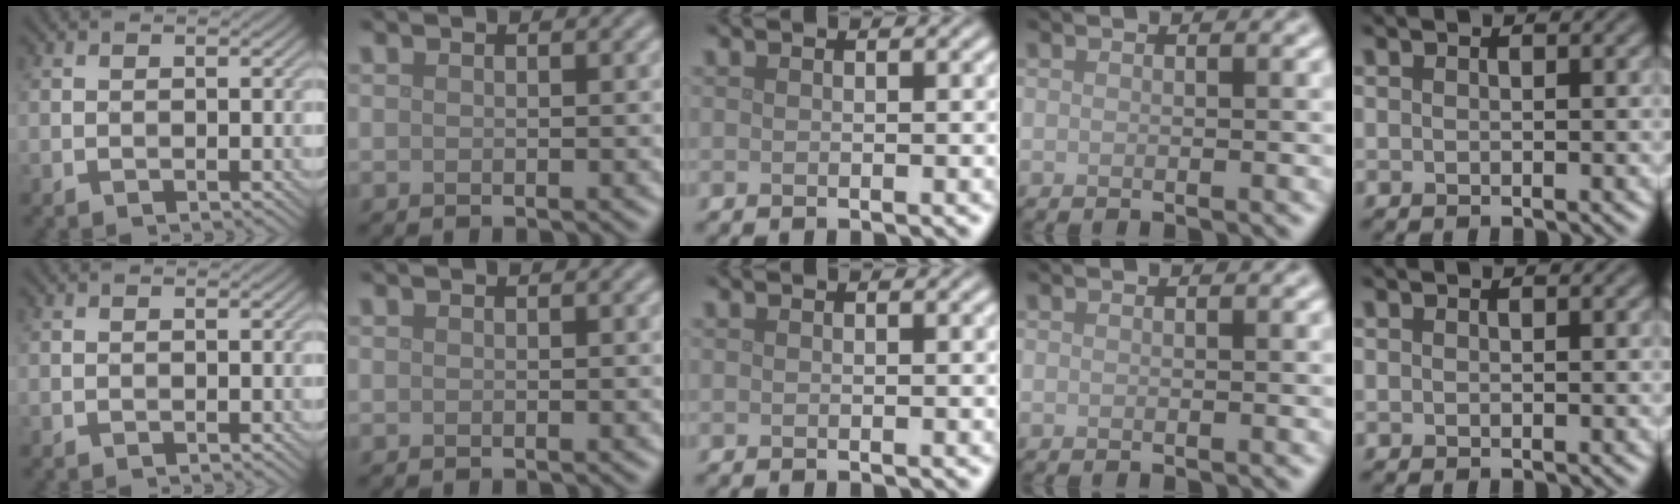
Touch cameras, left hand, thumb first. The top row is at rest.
{}